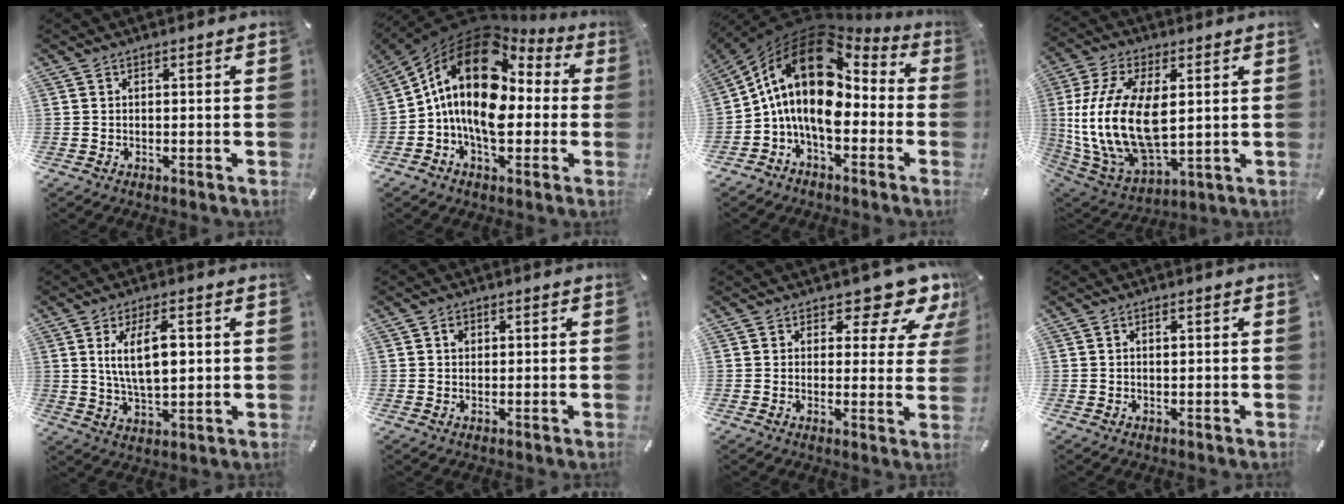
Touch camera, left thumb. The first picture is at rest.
{"total": 19.1, "force": [1.4, 12.4, 14.5], "torque": [-0.285, -0.001, 0.019]}
{"total": 18.6, "force": [0.4, 11.4, 14.6], "torque": [-0.297, 0.000, 0.000]}
{"total": 18.8, "force": [1.7, 10.8, 15.3], "torque": [-0.346, -0.010, 0.033]}
{"total": 10.4, "force": [2.3, 4.6, 9.1], "torque": [-0.167, -0.004, 0.031]}
{"total": 1.6, "force": [0.5, 1.4, 0.7], "torque": [0.000, 0.000, 0.004]}
{"total": 10.1, "force": [7.3, 4.3, 5.5], "torque": [-0.058, -0.062, 0.121]}
{"total": 1.0, "force": [0.3, 0.5, 0.8], "torque": [-0.017, 0.003, 0.004]}